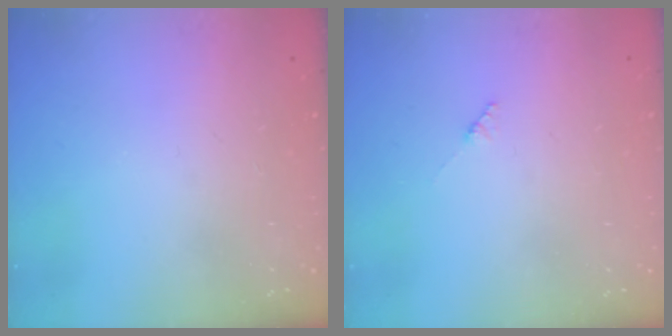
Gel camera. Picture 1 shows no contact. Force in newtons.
{"total": 1.9, "press": 1.9, "slide": 0.2}